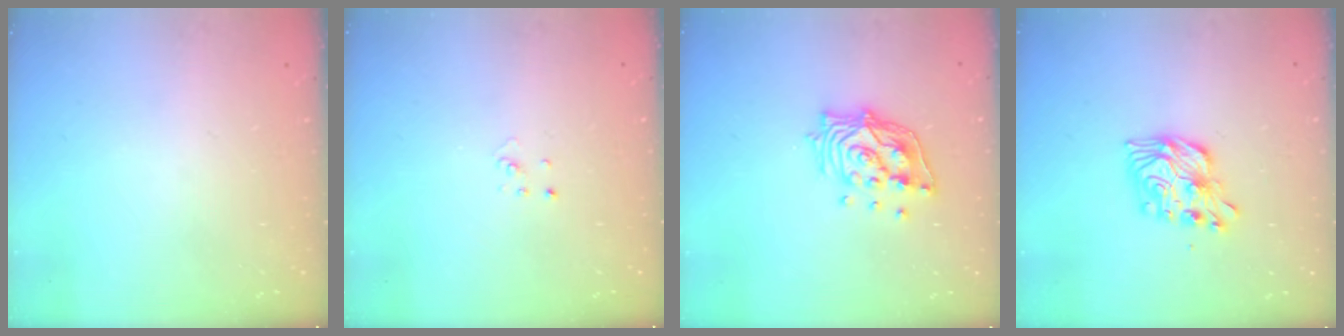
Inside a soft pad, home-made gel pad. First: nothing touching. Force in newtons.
{"total": 2.1, "press": 2.1, "slide": 0.1}
{"total": 14.0, "press": 13.9, "slide": 1.3}
{"total": 11.6, "press": 11.6, "slide": 0.3}